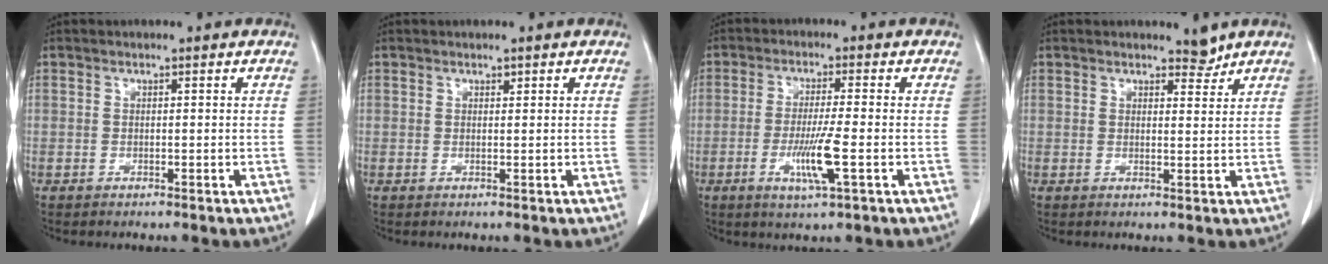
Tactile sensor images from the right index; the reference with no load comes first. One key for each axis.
{"total": 0.7, "fx": 0.4, "fy": 0.5, "fz": 0.4, "tx": -0.007, "ty": 0.002, "tz": 0.007}
{"total": 7.3, "fx": -2.3, "fy": 0.1, "fz": 6.9, "tx": -0.131, "ty": -0.014, "tz": -0.040}
{"total": 2.2, "fx": 2.0, "fy": 0.8, "fz": 0.4, "tx": -0.005, "ty": -0.005, "tz": 0.031}